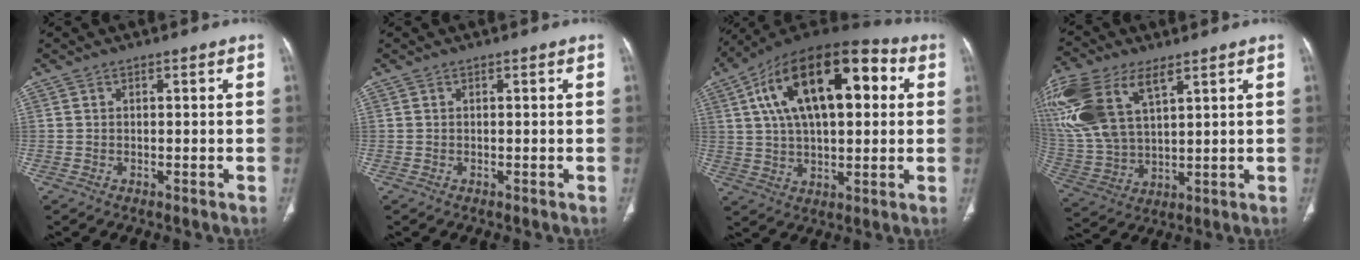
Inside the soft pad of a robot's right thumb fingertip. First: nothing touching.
{"total": 0.0}
{"total": 24.5, "force": [6.8, 12.0, 20.3], "torque": [-0.325, 0.021, 0.105]}
{"total": 20.3, "force": [9.8, 10.4, 14.4], "torque": [-0.339, -0.009, 0.200]}